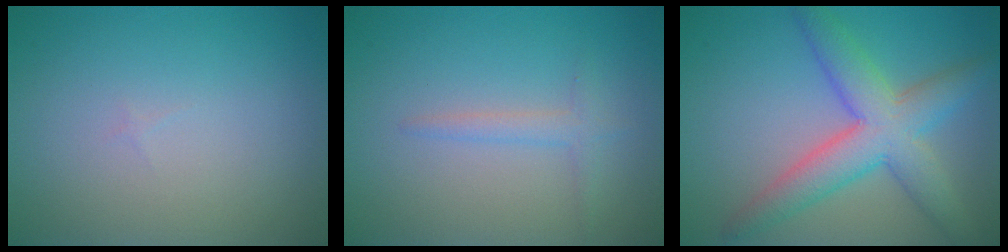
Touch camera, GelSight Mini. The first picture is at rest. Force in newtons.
{"total": 1.5, "press": 1.5, "slide": 0.1}
{"total": 6.6, "press": 6.6, "slide": 0.3}